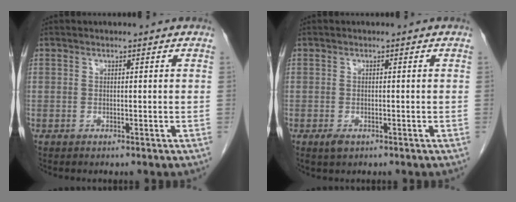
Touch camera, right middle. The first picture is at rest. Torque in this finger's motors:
{"motor_torque": [0.62, -0.23, 0.03, 0.01]}